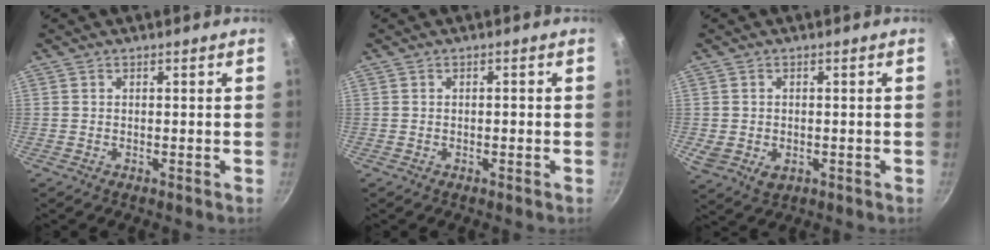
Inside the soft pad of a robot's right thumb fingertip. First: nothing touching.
{"total": 0.8, "force": [-0.2, 0.4, 0.6], "torque": [-0.009, 0.004, -0.003]}
{"total": 4.5, "force": [-0.7, 3.4, 2.9], "torque": [-0.046, -0.011, -0.008]}